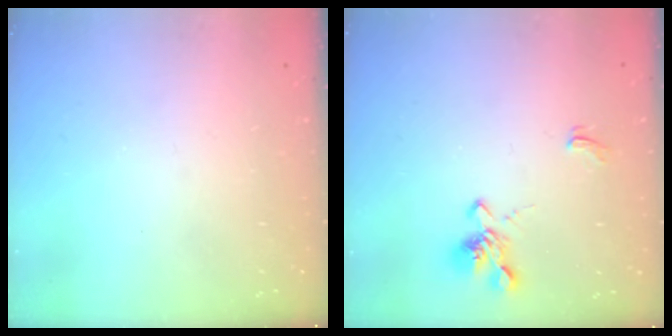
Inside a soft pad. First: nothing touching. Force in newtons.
{"total": 1.9, "press": 1.6, "slide": 1.0}